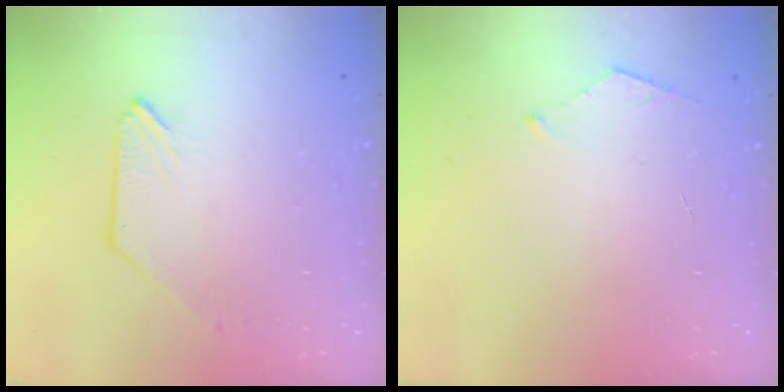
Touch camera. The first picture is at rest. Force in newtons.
{"total": 3.3, "press": 3.3, "slide": 0.4}